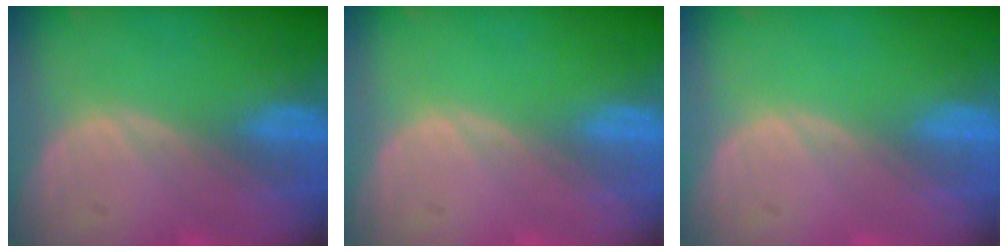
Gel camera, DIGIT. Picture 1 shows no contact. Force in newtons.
{"total": 0.0}
{"total": 0.0}